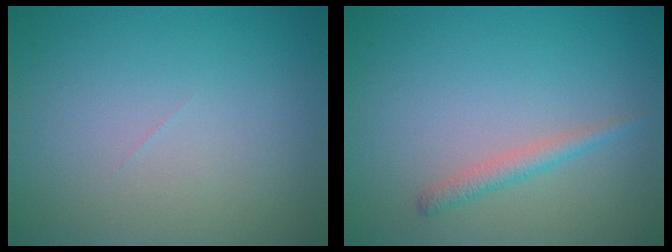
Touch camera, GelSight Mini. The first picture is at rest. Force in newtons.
{"total": 1.5, "press": 1.5, "slide": 0.1}